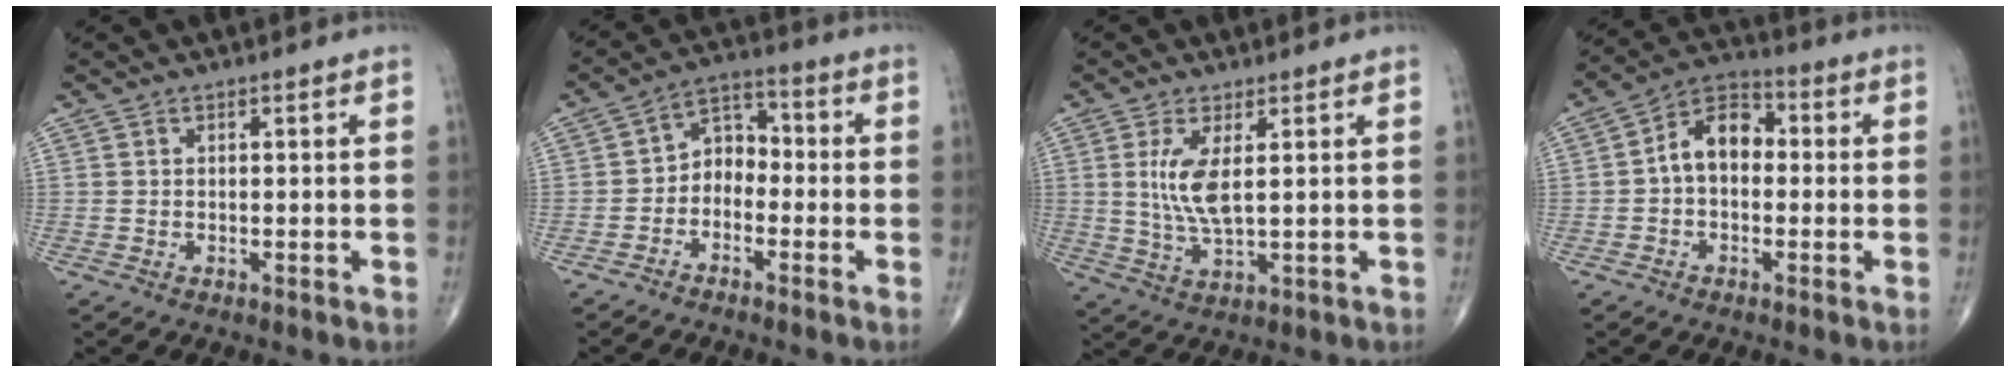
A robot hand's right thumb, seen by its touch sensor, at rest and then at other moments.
{"total": 6.3, "force": [-1.9, 4.7, 3.7], "torque": [-0.036, 0.037, -0.052]}
{"total": 6.9, "force": [1.5, 2.1, 6.4], "torque": [-0.141, -0.018, 0.038]}
{"total": 8.8, "force": [-0.2, 6.0, 6.4], "torque": [-0.087, 0.032, -0.018]}